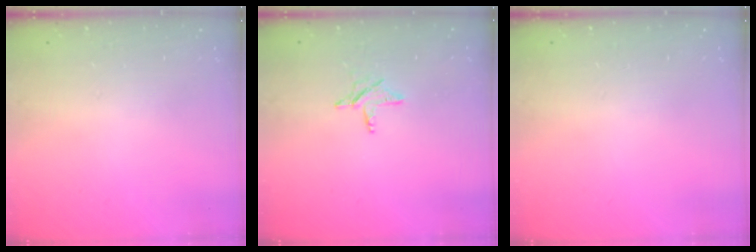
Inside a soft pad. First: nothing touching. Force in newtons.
{"total": 3.9, "press": 3.9, "slide": 0.3}
{"total": 0.0}